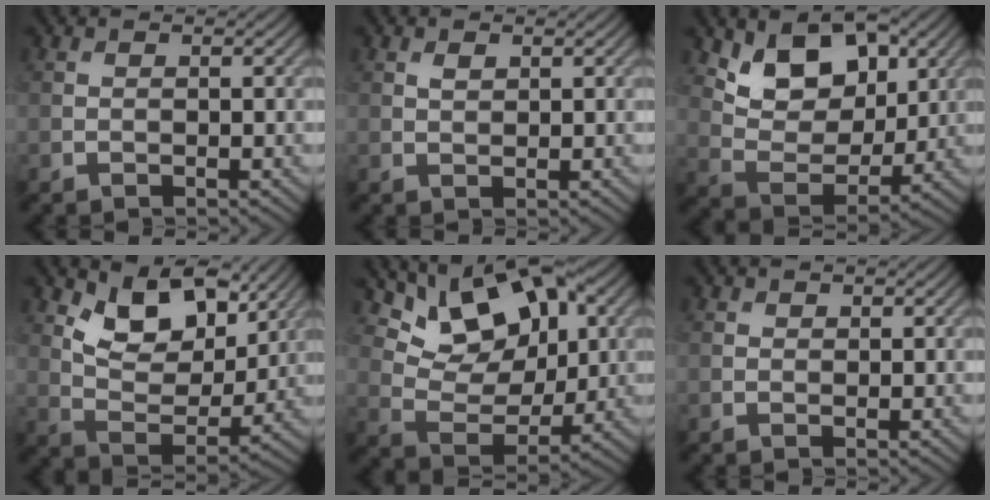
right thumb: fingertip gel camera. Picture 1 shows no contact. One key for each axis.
{"total": 1.2, "fx": 0.6, "fy": 0.7, "fz": 0.7, "tx": -0.013, "ty": -0.002, "tz": 0.013}
{"total": 9.8, "fx": 4.8, "fy": 6.1, "fz": 6.0, "tx": -0.113, "ty": -0.018, "tz": 0.081}
{"total": 9.6, "fx": 5.6, "fy": 5.2, "fz": 5.8, "tx": -0.114, "ty": -0.020, "tz": 0.100}
{"total": 11.6, "fx": 6.2, "fy": 6.6, "fz": 7.2, "tx": -0.134, "ty": -0.003, "tz": 0.102}
{"total": 0.8, "fx": 0.5, "fy": 0.5, "fz": 0.2, "tx": -0.001, "ty": -0.003, "tz": 0.009}